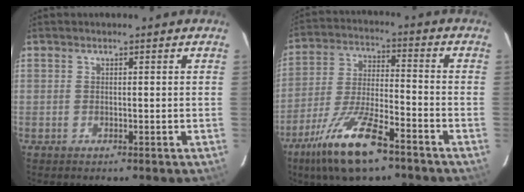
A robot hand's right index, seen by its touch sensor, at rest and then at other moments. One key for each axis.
{"total": 14.0, "fx": -9.2, "fy": 2.7, "fz": 10.2, "tx": -0.206, "ty": -0.023, "tz": -0.167}